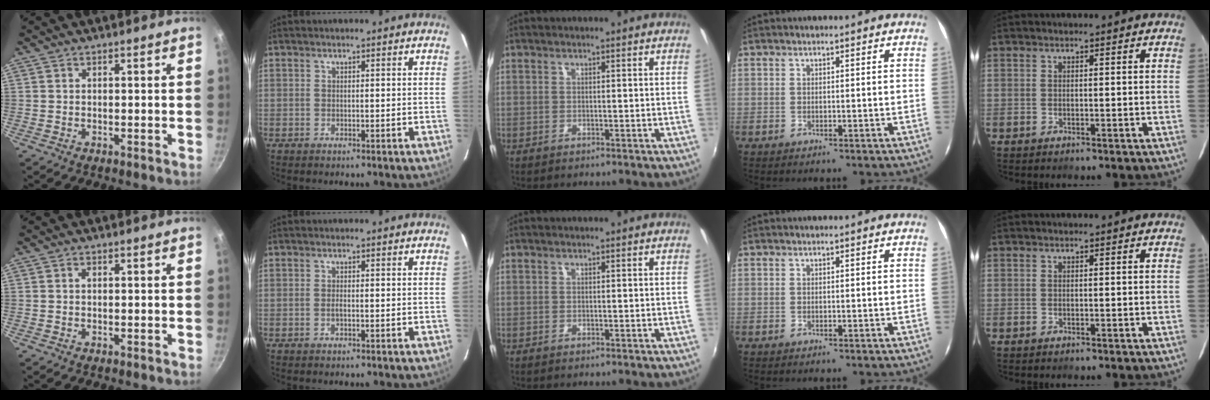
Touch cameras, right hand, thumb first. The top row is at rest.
{"thumb": {"total": 0.6, "force": [0.1, 0.5, 0.4], "torque": [-0.005, 0.004, 0.002]}, "index": {"total": 0.6, "force": [-0.3, 0.2, 0.5], "torque": [-0.010, -0.001, -0.005]}}